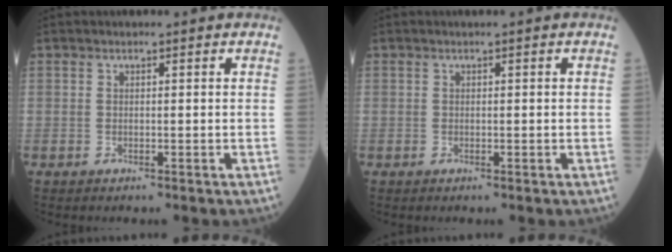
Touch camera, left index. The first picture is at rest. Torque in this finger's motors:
{"motor_torque": [0.11, -0.27, 0.02, 0.01]}